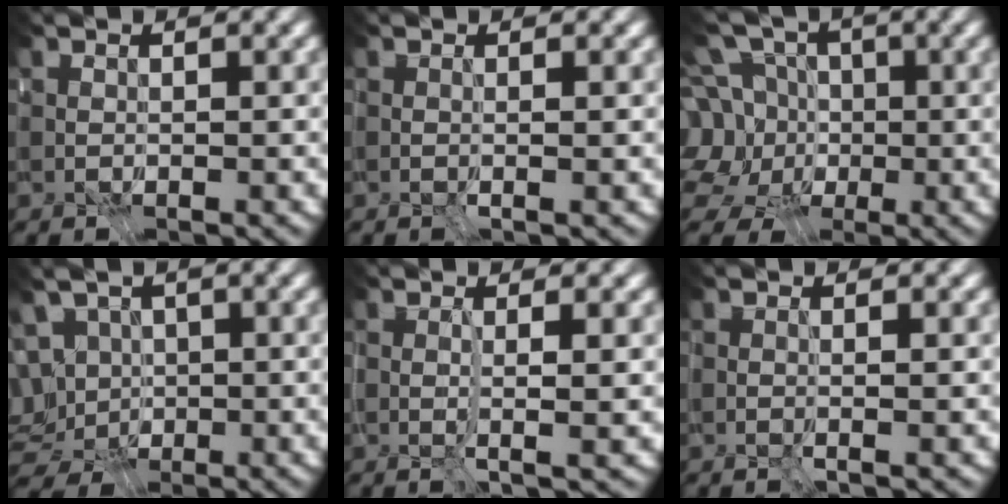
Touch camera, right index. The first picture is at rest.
{"total": 1.4, "force": [-0.4, -1.3, -0.5], "torque": [0.025, -0.014, -0.005]}
{"total": 11.1, "force": [0.4, 9.4, 5.8], "torque": [-0.148, 0.015, -0.015]}
{"total": 8.0, "force": [-2.0, 6.3, 4.6], "torque": [-0.080, -0.004, -0.048]}
{"total": 2.1, "force": [-0.6, -1.8, 0.9], "torque": [-0.001, -0.018, -0.001]}
{"total": 1.3, "force": [-0.4, -1.2, -0.2], "torque": [0.022, -0.014, -0.006]}